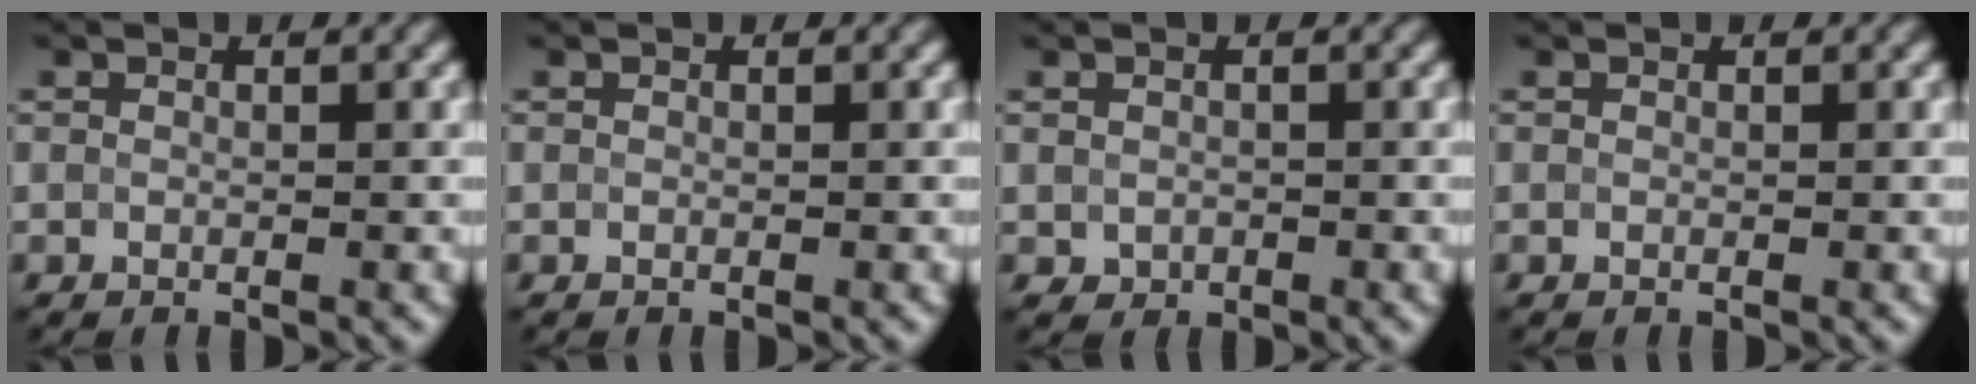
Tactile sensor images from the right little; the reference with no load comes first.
{"total": 0.0}
{"total": 0.8, "force": [-0.1, 0.7, 0.4], "torque": [-0.005, -0.005, -0.001]}
{"total": 0.0}